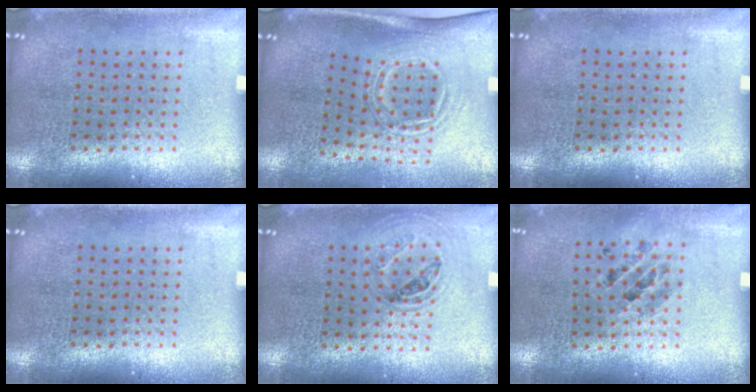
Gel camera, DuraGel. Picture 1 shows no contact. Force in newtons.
{"total": 1.7, "press": 1.2, "slide": 1.2}
{"total": 0.0}
{"total": 0.0}
{"total": 1.0, "press": 0.9, "slide": 0.4}
{"total": 0.9, "press": 0.9, "slide": 0.1}